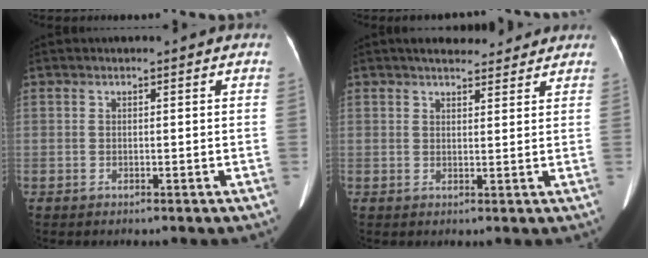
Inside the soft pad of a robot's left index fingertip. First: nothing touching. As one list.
[{"total": 7.2, "force": [6.3, 2.2, 2.7], "torque": [-0.033, 0.019, 0.085]}]